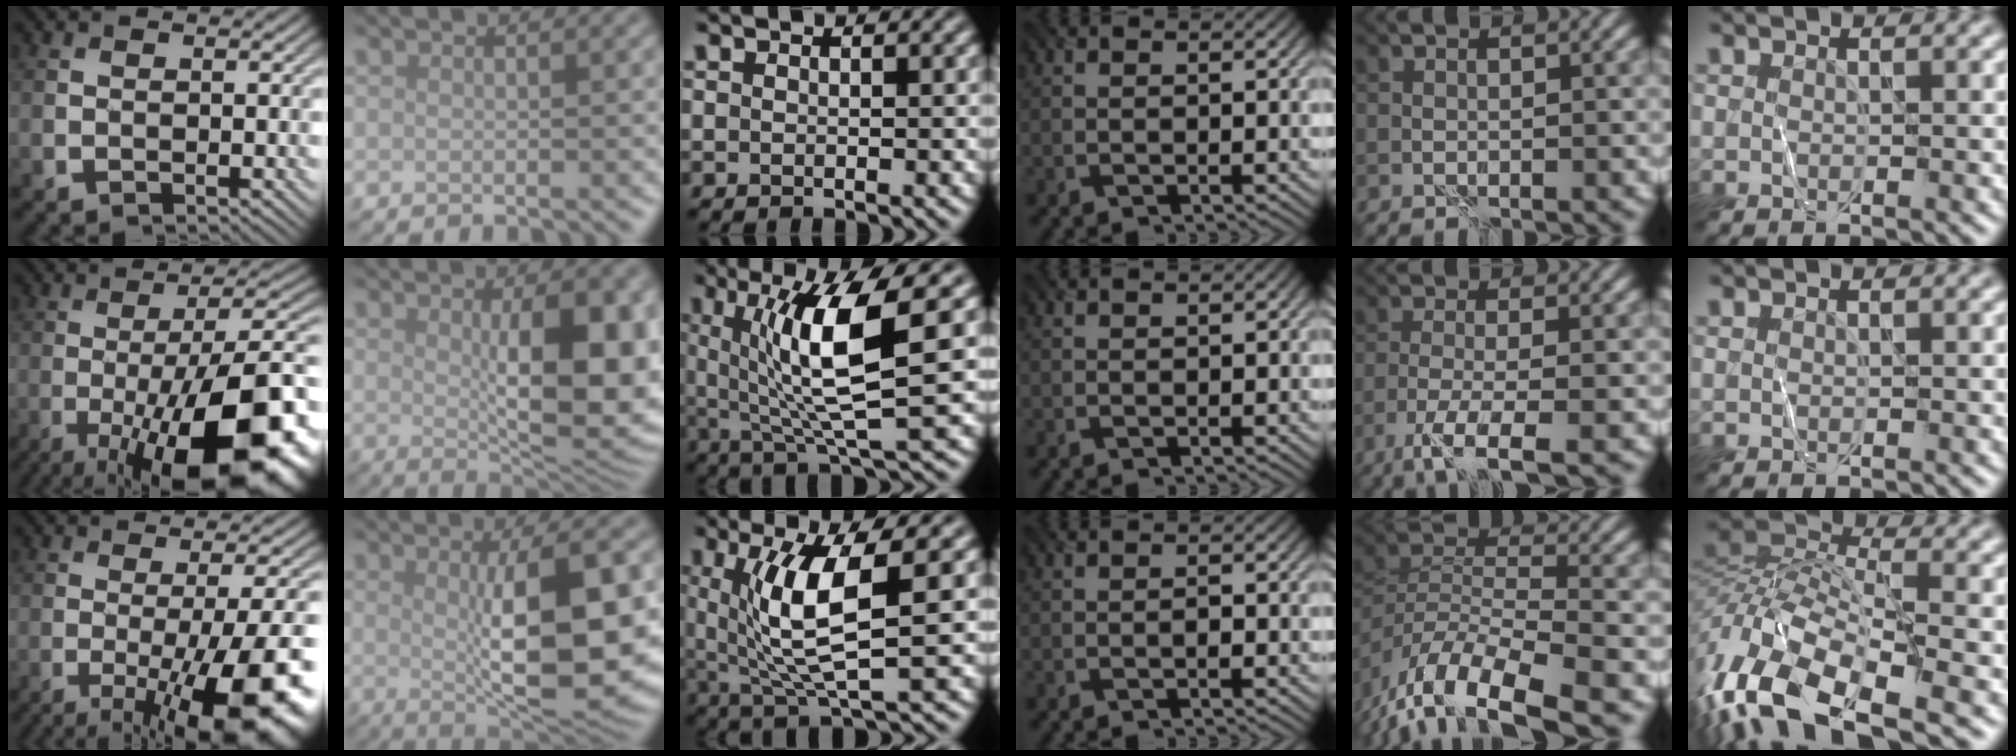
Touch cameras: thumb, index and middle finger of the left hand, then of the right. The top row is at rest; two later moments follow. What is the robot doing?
{"motion": "wrap", "object": "ribbon"}